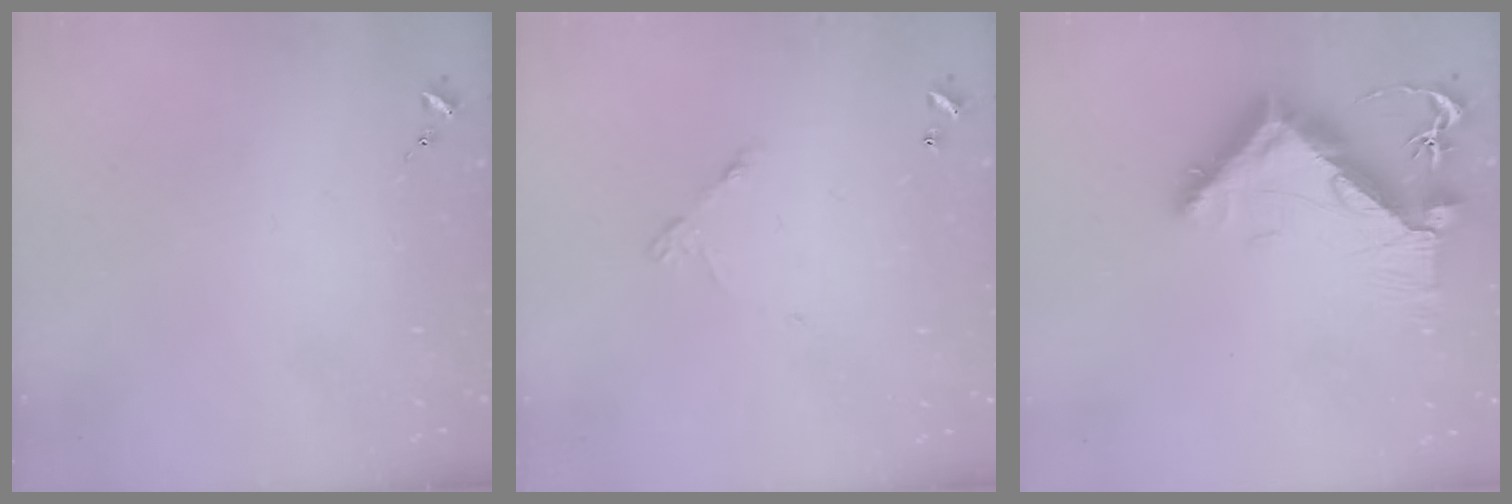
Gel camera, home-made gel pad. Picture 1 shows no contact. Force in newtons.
{"total": 4.5, "press": 4.5, "slide": 0.3}
{"total": 10.8, "press": 10.8, "slide": 1.3}